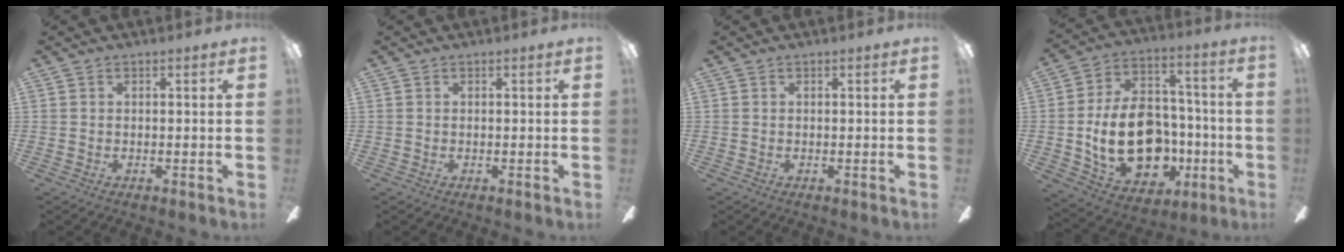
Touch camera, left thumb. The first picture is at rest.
{"total": 0.0}
{"total": 0.0}
{"total": 20.3, "force": [-2.8, 14.5, 14.0], "torque": [-0.269, 0.013, -0.036]}